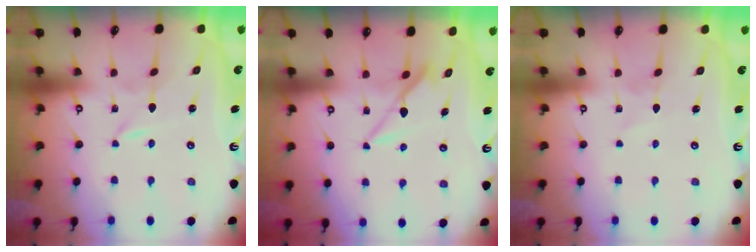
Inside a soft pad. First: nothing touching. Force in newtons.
{"total": 7.6, "press": 7.6, "slide": 0.4}
{"total": 1.8, "press": 1.7, "slide": 0.2}